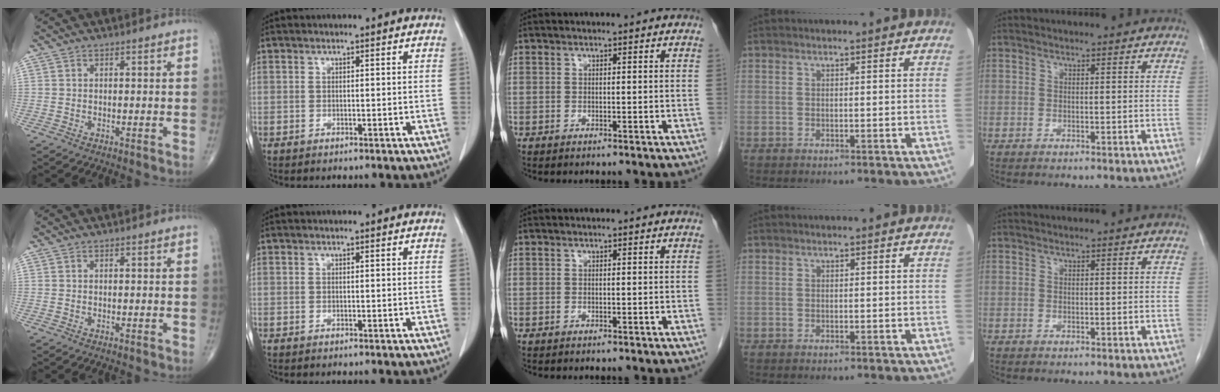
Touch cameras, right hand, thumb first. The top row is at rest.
{}